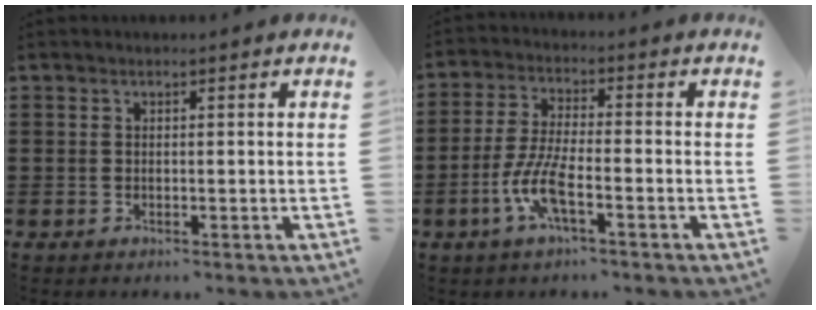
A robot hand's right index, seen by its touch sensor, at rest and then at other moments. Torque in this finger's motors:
{"motor_torque": [2.14, 0.00, 1.05, 0.14]}